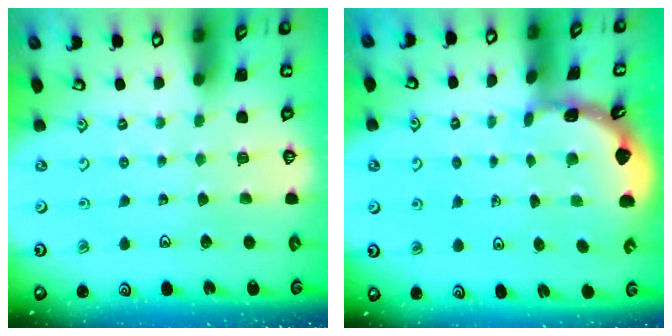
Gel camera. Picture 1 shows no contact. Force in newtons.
{"total": 1.8, "press": 1.8, "slide": 0.1}